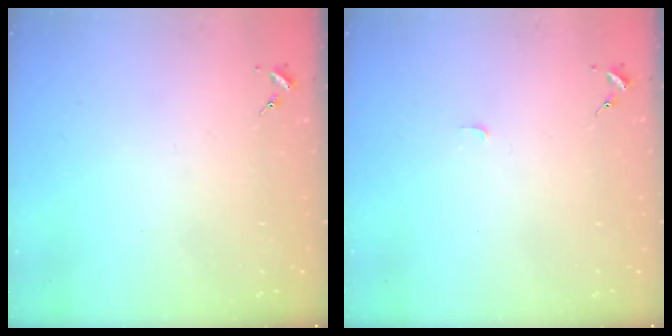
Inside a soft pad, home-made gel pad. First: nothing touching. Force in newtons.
{"total": 2.5, "press": 2.5, "slide": 0.3}